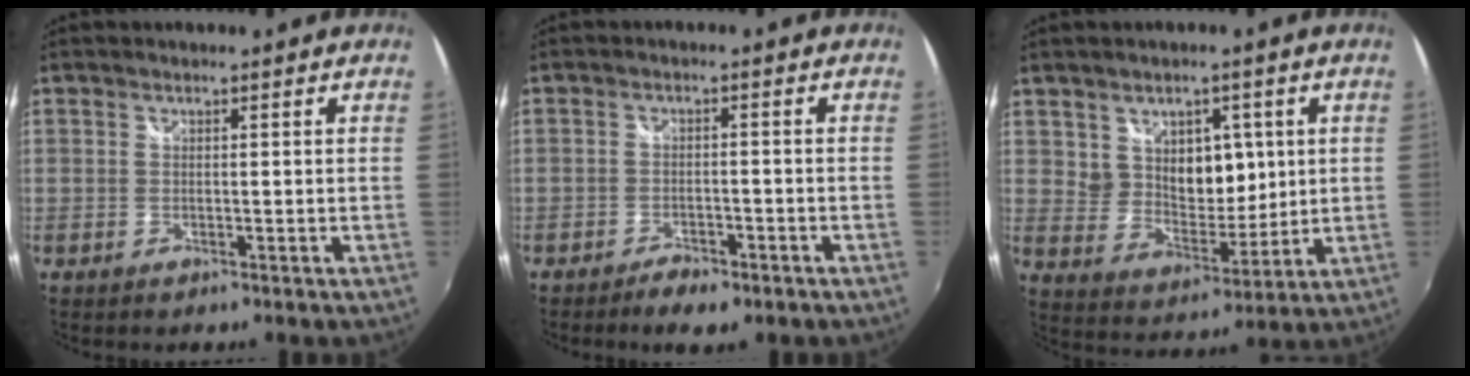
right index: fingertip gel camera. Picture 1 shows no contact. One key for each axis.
{"total": 5.4, "fx": -4.0, "fy": 2.1, "fz": 2.9, "tx": -0.071, "ty": -0.006, "tz": -0.062}
{"total": 9.9, "fx": 3.7, "fy": 7.1, "fz": 5.7, "tx": -0.083, "ty": -0.002, "tz": 0.075}